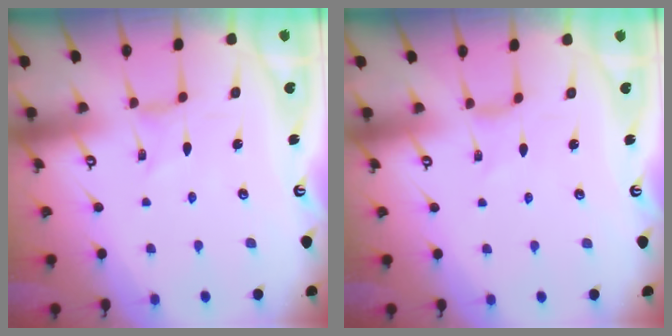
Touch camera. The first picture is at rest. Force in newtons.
{"total": 2.0, "press": 2.0, "slide": 0.3}